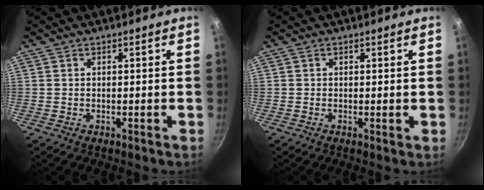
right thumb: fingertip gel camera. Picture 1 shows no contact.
{"total": 0.5, "force": [0.1, 0.2, 0.4], "torque": [-0.007, -0.001, 0.000]}